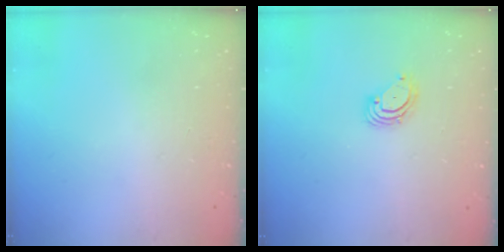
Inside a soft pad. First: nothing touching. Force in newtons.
{"total": 3.6, "press": 3.6, "slide": 0.3}